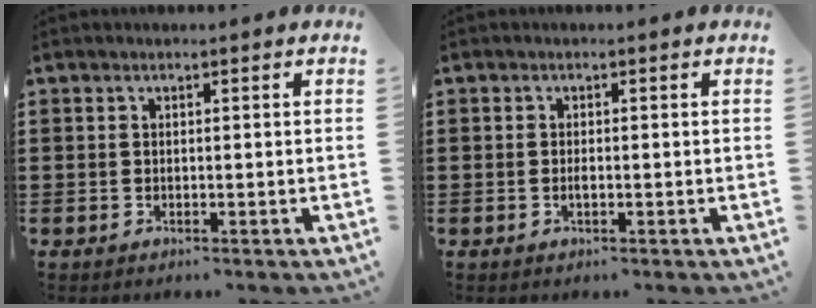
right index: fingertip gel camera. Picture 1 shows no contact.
{"total": 0.8, "force": [-0.2, 0.2, 0.7], "torque": [-0.015, -0.005, -0.003]}